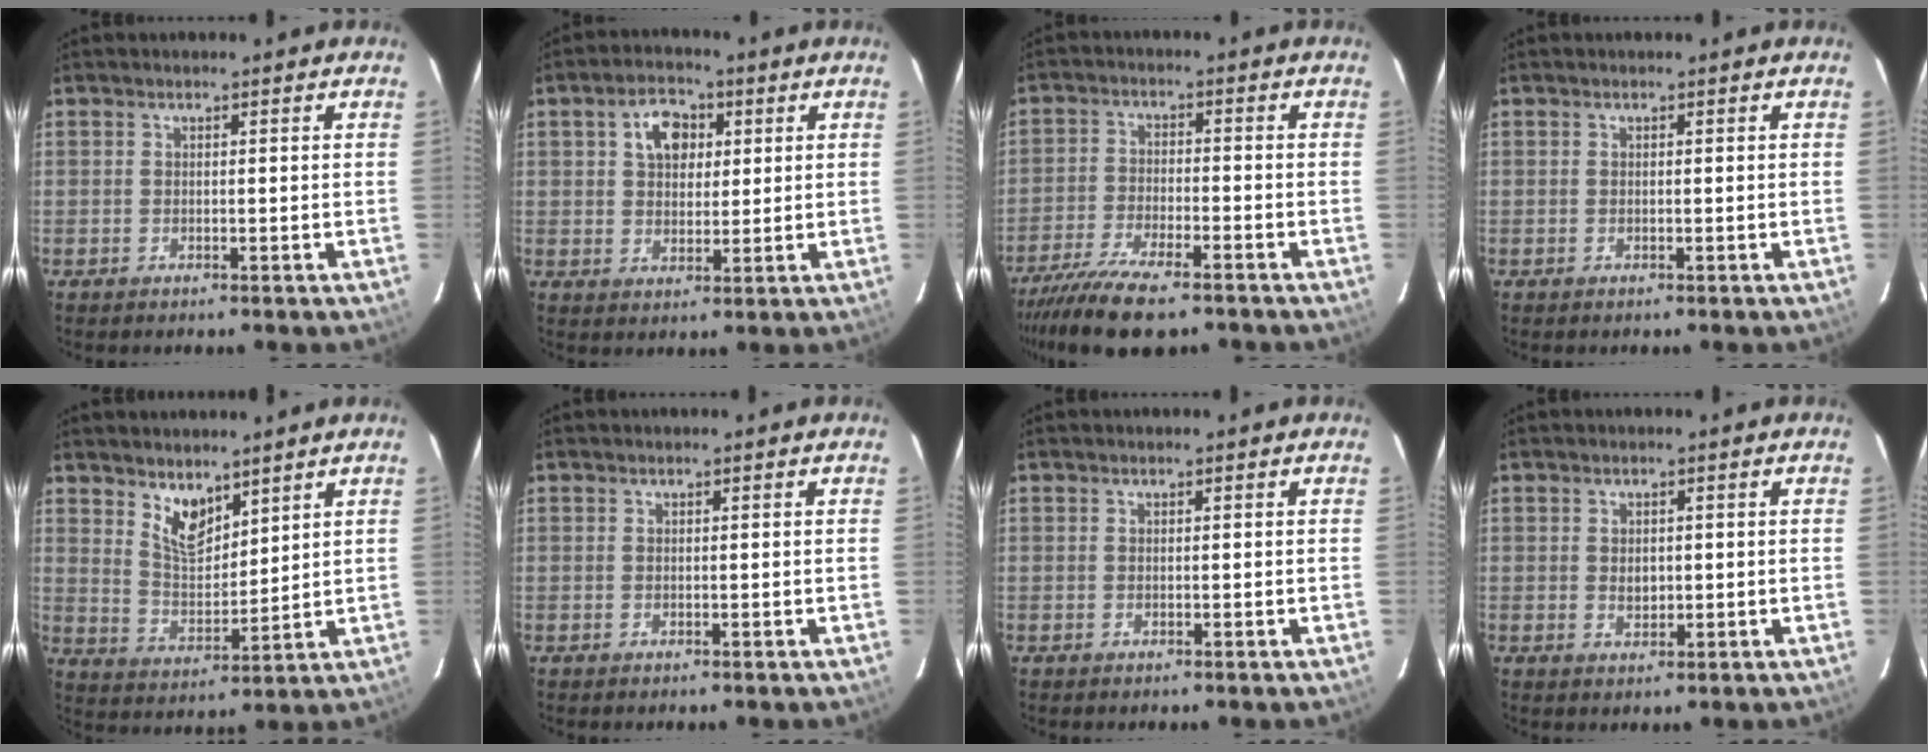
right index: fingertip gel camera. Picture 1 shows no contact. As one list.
[{"total": 7.0, "force": [2.4, 4.9, 4.4], "torque": [-0.071, 0.022, 0.043]}, {"total": 11.8, "force": [-9.3, 2.8, 6.6], "torque": [-0.156, -0.033, -0.171]}, {"total": 0.0}, {"total": 7.3, "force": [5.2, 3.3, 3.8], "torque": [-0.060, -0.004, 0.104]}, {"total": 0.0}, {"total": 0.0}, {"total": 2.0, "force": [0.2, 1.5, 1.4], "torque": [-0.020, 0.001, 0.004]}]